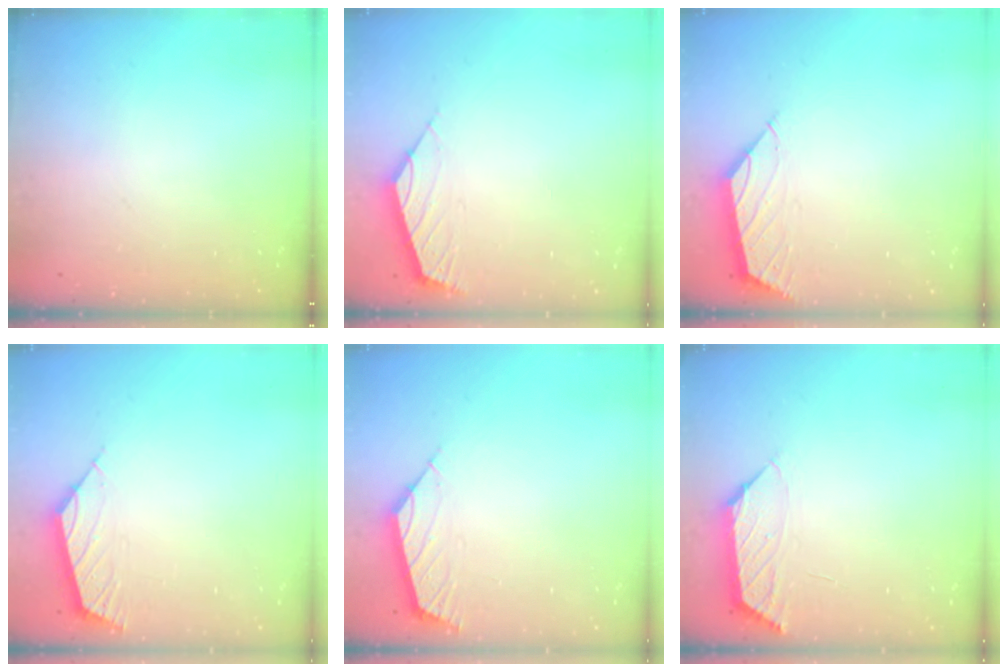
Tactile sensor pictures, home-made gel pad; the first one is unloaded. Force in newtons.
{"total": 2.4, "press": 2.3, "slide": 0.6}
{"total": 2.1, "press": 2.0, "slide": 0.3}
{"total": 3.0, "press": 2.9, "slide": 0.8}
{"total": 2.9, "press": 2.8, "slide": 0.7}
{"total": 0.8, "press": 0.7, "slide": 0.4}